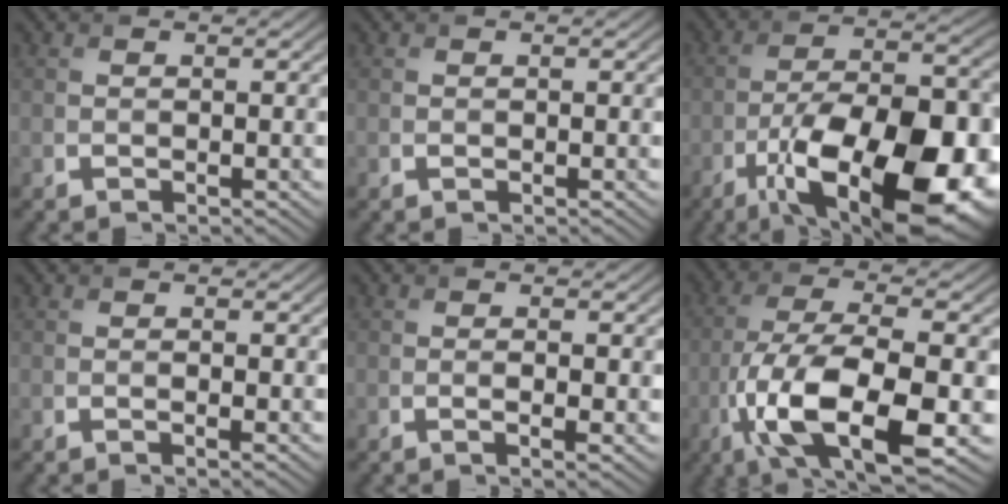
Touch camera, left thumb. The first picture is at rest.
{"total": 0.0}
{"total": 19.0, "force": [-9.0, 7.8, 14.8], "torque": [-0.226, -0.005, -0.148]}
{"total": 0.8, "force": [0.0, 0.1, 0.8], "torque": [-0.016, -0.003, 0.000]}
{"total": 1.9, "force": [-0.1, 0.4, 1.9], "torque": [-0.033, -0.003, -0.001]}
{"total": 14.2, "force": [-5.4, 5.4, 11.9], "torque": [-0.240, -0.020, -0.100]}